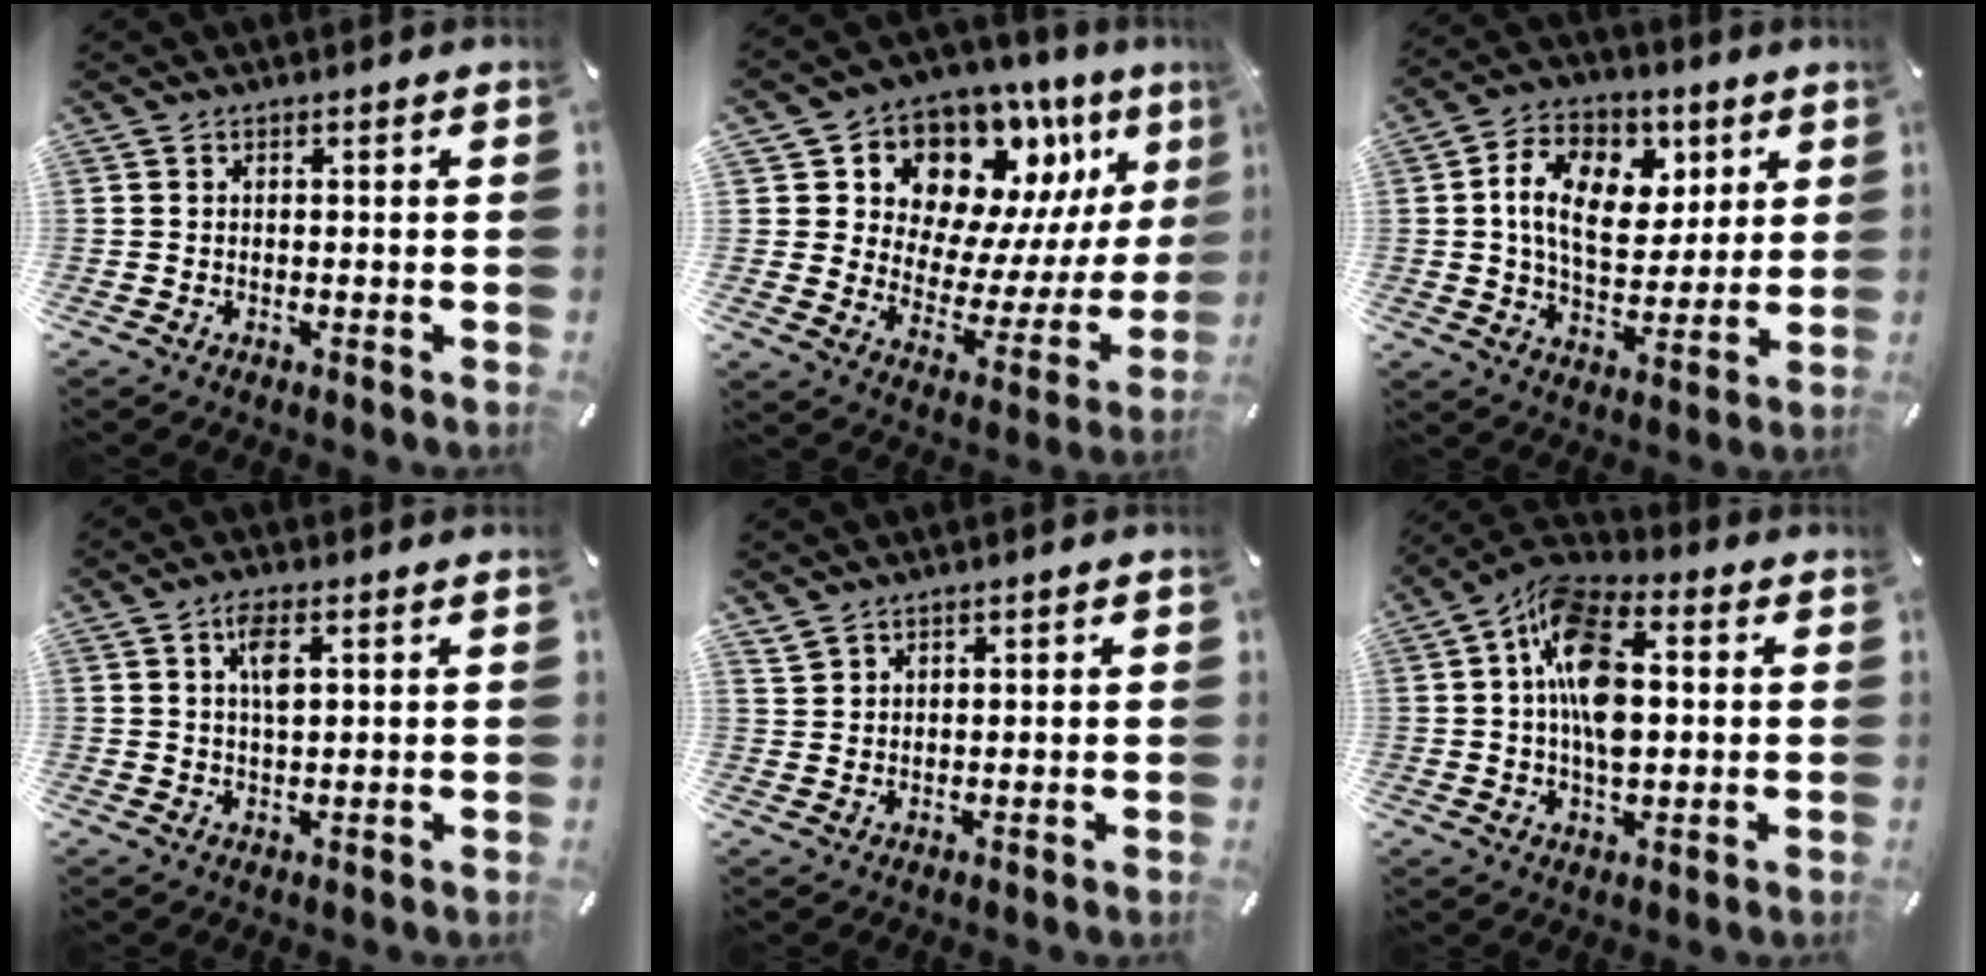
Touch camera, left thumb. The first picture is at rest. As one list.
[{"total": 13.8, "force": [10.5, 8.3, 3.3], "torque": [-0.045, -0.115, 0.183]}, {"total": 14.9, "force": [4.1, 10.6, 9.6], "torque": [-0.152, 0.005, 0.078]}, {"total": 4.8, "force": [1.9, 1.8, 4.0], "torque": [-0.078, 0.005, 0.029]}, {"total": 2.0, "force": [1.6, 1.2, 0.3], "torque": [-0.006, -0.001, 0.032]}, {"total": 14.4, "force": [1.4, 8.5, 11.5], "torque": [-0.217, 0.001, 0.022]}]